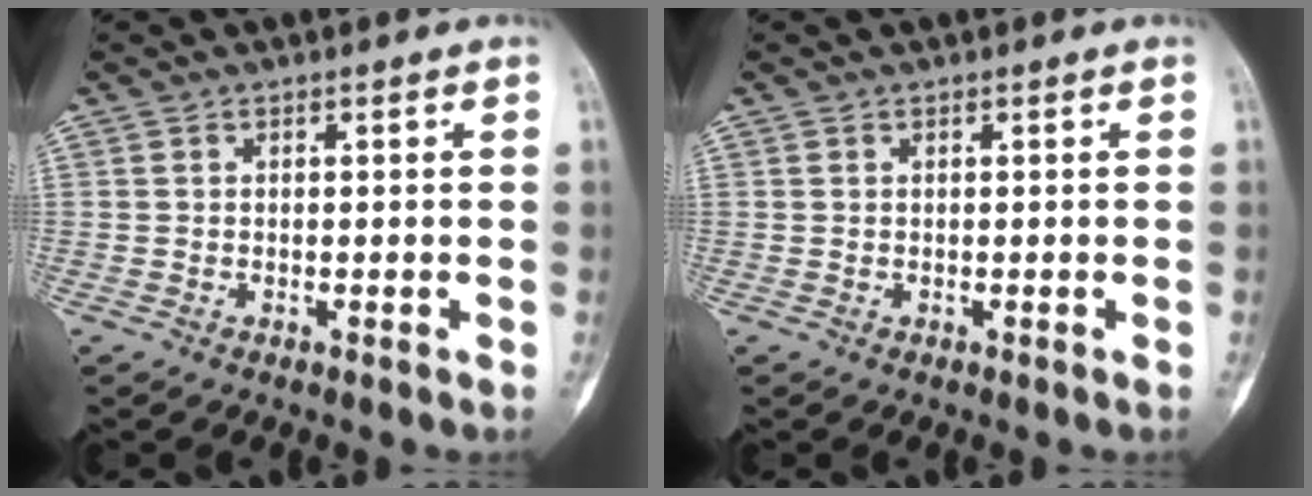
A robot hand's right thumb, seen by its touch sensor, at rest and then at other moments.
{"total": 0.0}